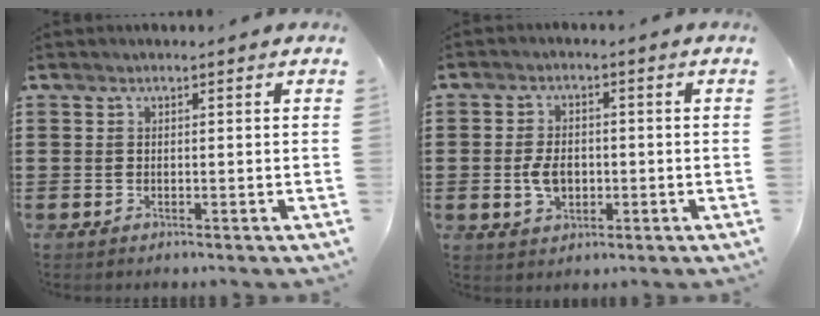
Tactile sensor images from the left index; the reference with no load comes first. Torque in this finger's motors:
{"motor_torque": [1.07, 1.07, 0.18, 0.07]}